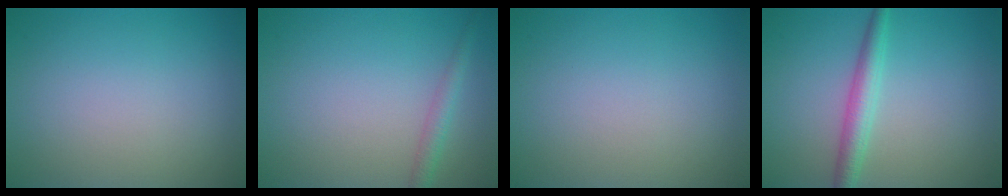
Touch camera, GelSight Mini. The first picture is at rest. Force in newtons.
{"total": 1.8, "press": 1.8, "slide": 0.1}
{"total": 0.0}
{"total": 2.9, "press": 2.9, "slide": 0.1}